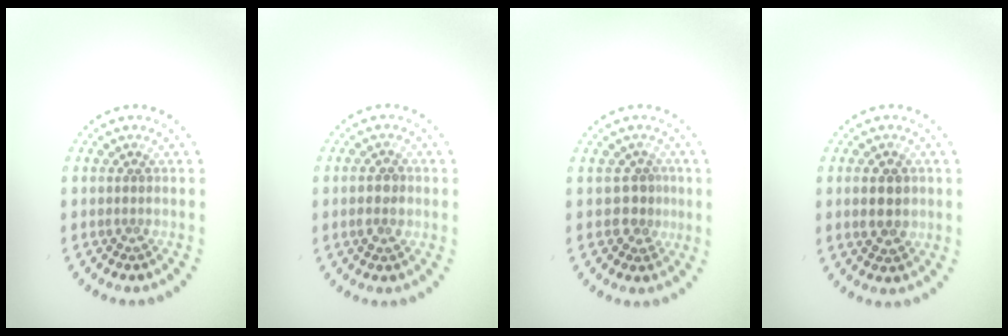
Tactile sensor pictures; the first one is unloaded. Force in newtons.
{"total": 1.8, "press": 1.8, "slide": 0.1}
{"total": 1.9, "press": 1.6, "slide": 1.0}
{"total": 2.5, "press": 2.5, "slide": 0.1}